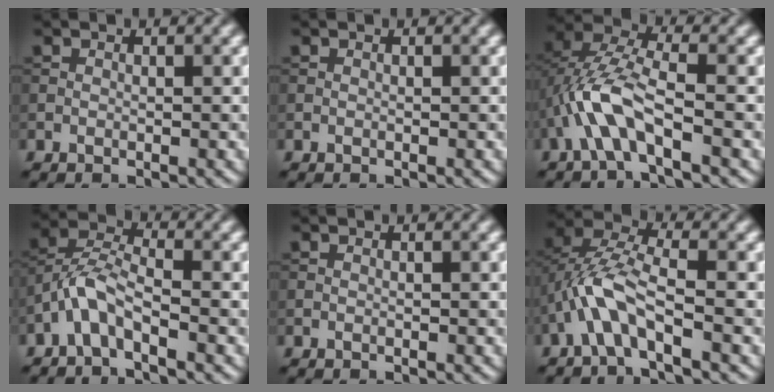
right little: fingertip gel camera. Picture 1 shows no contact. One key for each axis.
{"total": 0.0}
{"total": 5.6, "fx": -2.1, "fy": 2.0, "fz": 4.8, "tx": -0.109, "ty": 0.015, "tz": -0.045}
{"total": 3.5, "fx": -2.1, "fy": 1.1, "fz": 2.5, "tx": -0.056, "ty": 0.015, "tz": -0.052}
{"total": 0.0}
{"total": 4.9, "fx": -2.1, "fy": 1.7, "fz": 4.1, "tx": -0.094, "ty": 0.018, "tz": -0.046}